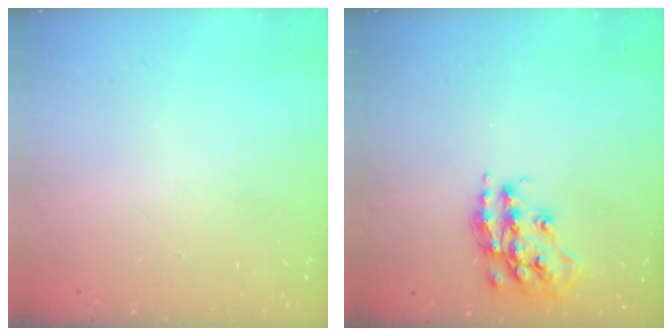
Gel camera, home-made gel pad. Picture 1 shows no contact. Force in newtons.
{"total": 15.1, "press": 15.0, "slide": 1.0}